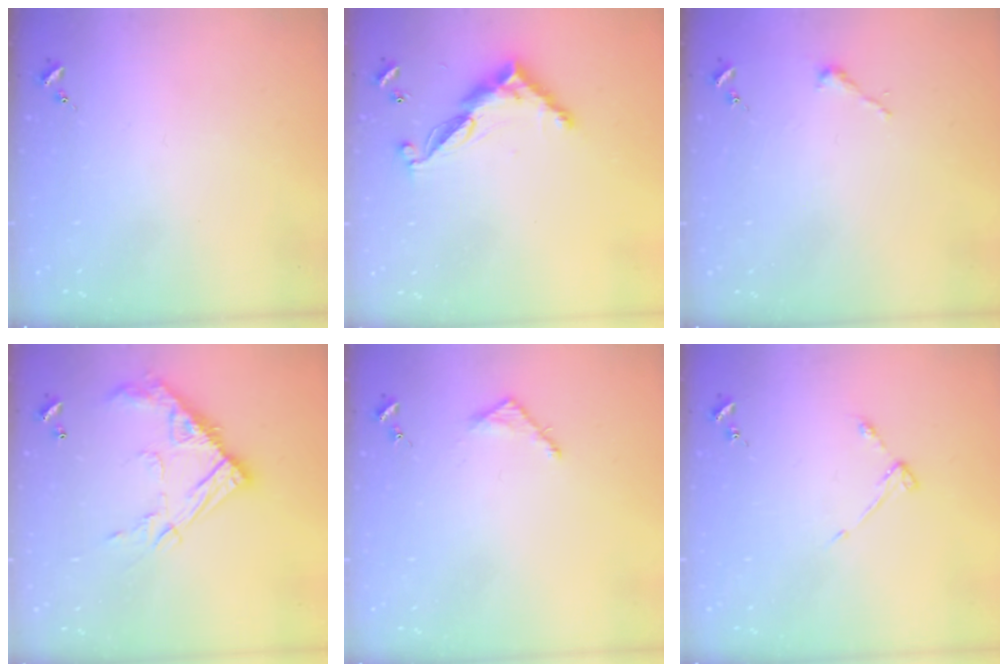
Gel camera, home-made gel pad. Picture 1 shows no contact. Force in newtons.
{"total": 11.6, "press": 11.6, "slide": 0.3}
{"total": 2.5, "press": 2.5, "slide": 0.2}
{"total": 15.9, "press": 15.9, "slide": 0.8}
{"total": 3.5, "press": 3.5, "slide": 0.3}
{"total": 3.9, "press": 3.9, "slide": 0.6}